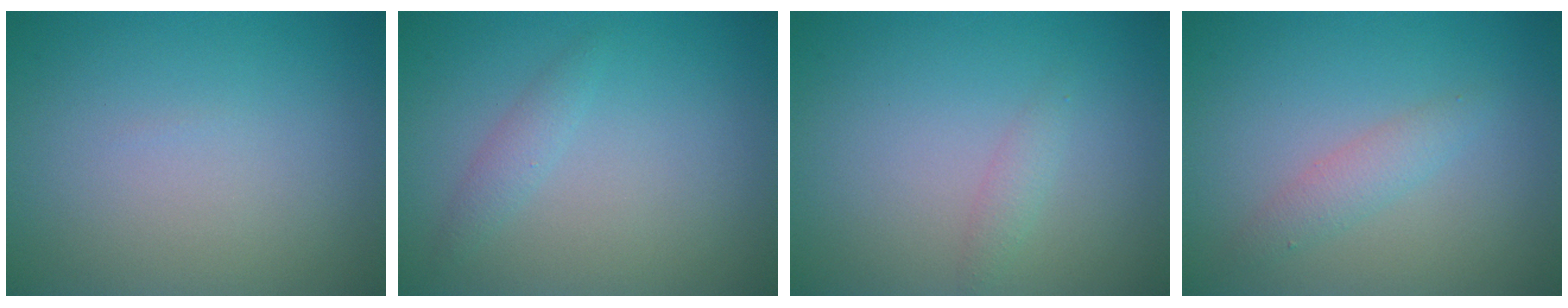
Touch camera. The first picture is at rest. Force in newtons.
{"total": 1.2, "press": 1.2, "slide": 0.1}
{"total": 1.0, "press": 1.0, "slide": 0.0}
{"total": 1.8, "press": 1.8, "slide": 0.1}